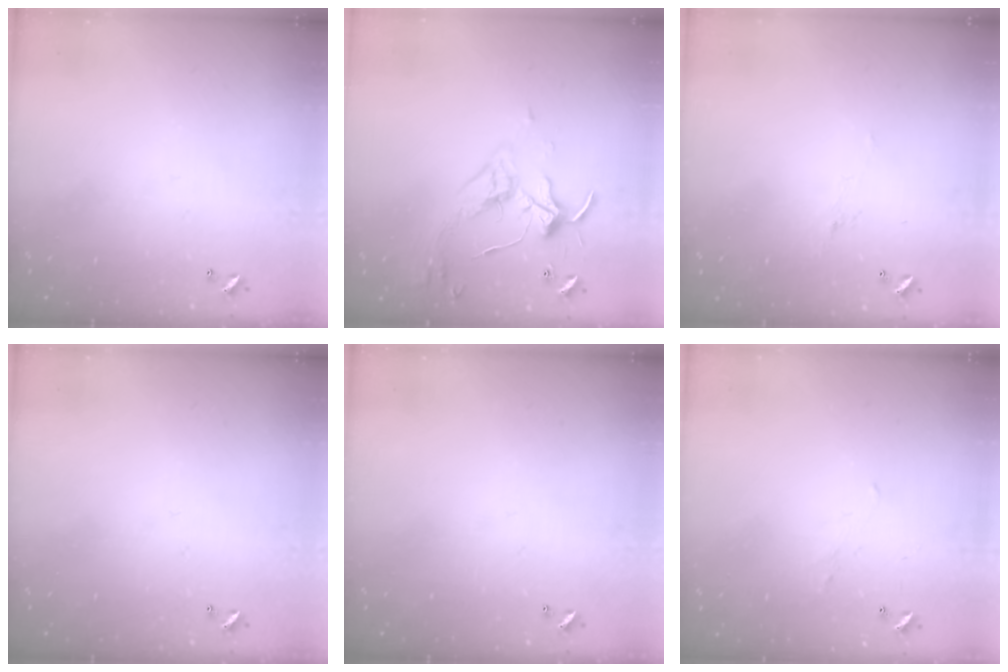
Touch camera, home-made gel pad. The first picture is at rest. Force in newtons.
{"total": 3.4, "press": 3.4, "slide": 0.6}
{"total": 0.8, "press": 0.5, "slide": 0.6}
{"total": 0.0}
{"total": 0.0}
{"total": 0.7, "press": 0.2, "slide": 0.7}